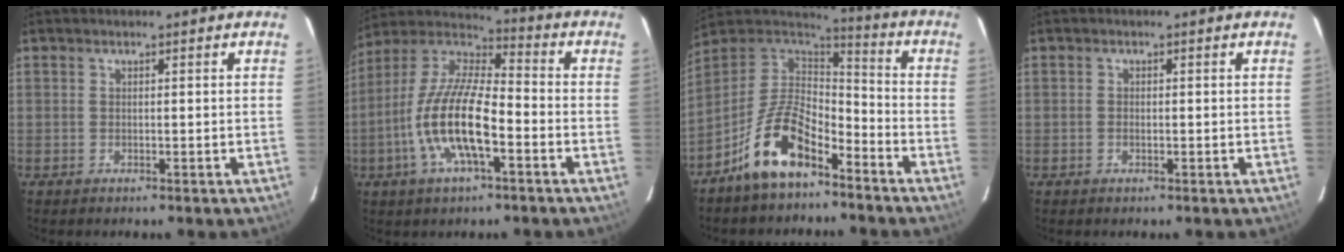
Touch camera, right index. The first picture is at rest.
{"total": 16.1, "force": [-5.4, 5.1, 14.3], "torque": [-0.291, -0.006, -0.110]}
{"total": 14.3, "force": [-8.9, 6.4, 9.2], "torque": [-0.189, 0.014, -0.167]}
{"total": 0.7, "force": [-0.2, 0.4, 0.5], "torque": [-0.008, -0.001, -0.005]}